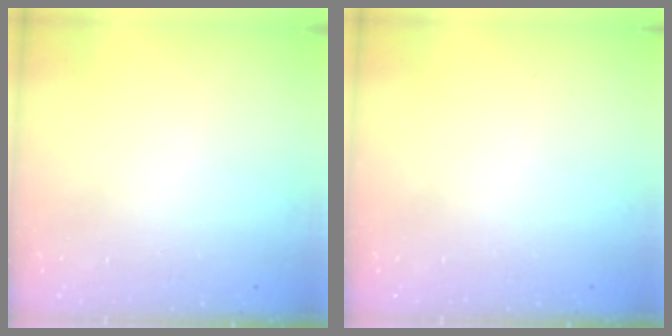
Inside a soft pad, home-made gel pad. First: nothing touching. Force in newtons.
{"total": 0.0}